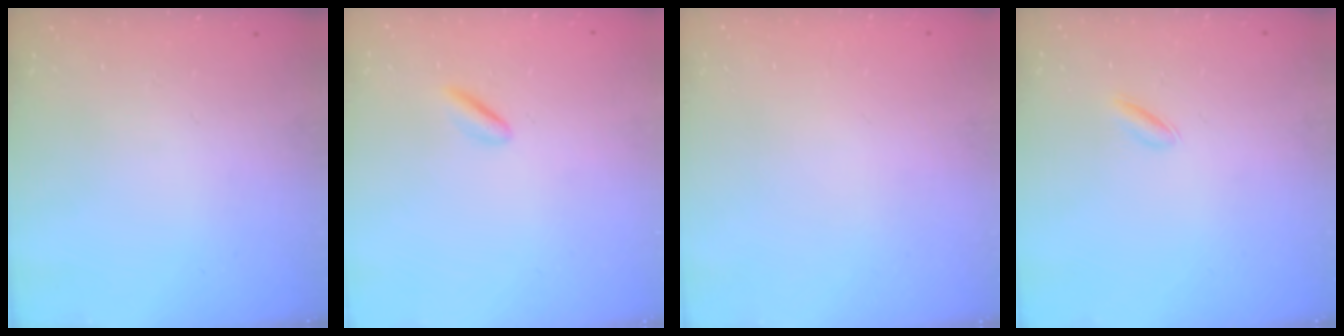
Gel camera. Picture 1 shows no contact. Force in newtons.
{"total": 2.4, "press": 2.2, "slide": 1.0}
{"total": 2.0, "press": 2.0, "slide": 0.1}
{"total": 2.1, "press": 2.1, "slide": 0.6}